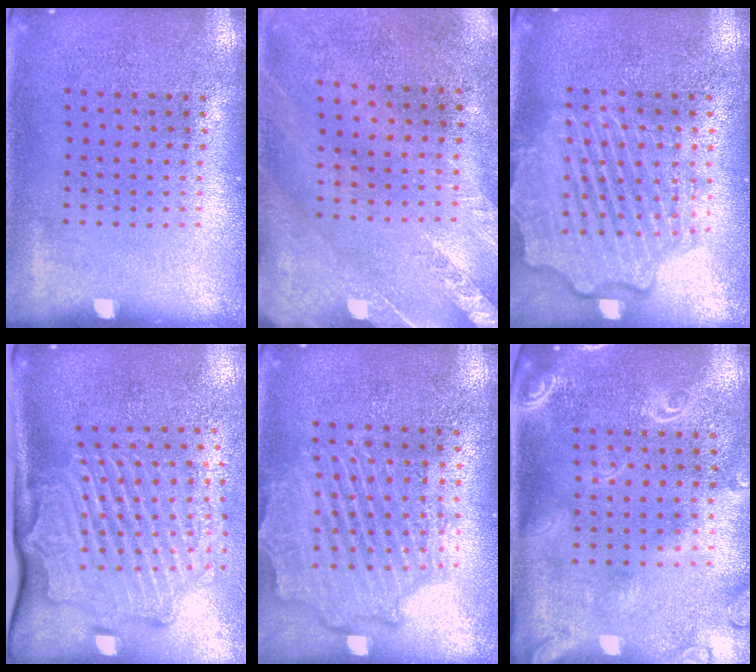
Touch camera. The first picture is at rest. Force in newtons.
{"total": 2.6, "press": 2.1, "slide": 1.6}
{"total": 4.2, "press": 4.2, "slide": 0.5}
{"total": 3.1, "press": 2.3, "slide": 2.1}
{"total": 2.1, "press": 2.1, "slide": 0.4}
{"total": 2.4, "press": 1.9, "slide": 1.4}